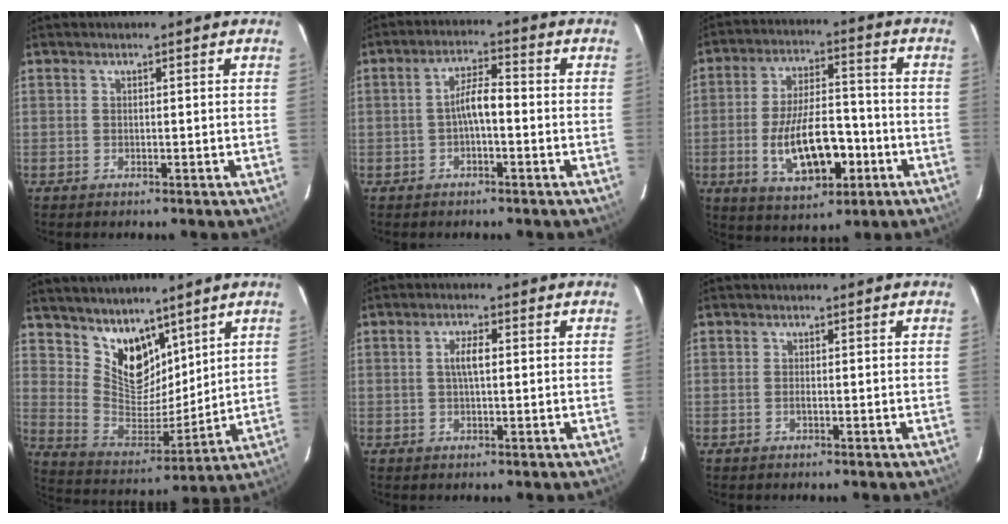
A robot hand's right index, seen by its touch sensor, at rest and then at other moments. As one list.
[{"total": 4.4, "force": [-1.2, 1.2, 4.1], "torque": [-0.078, 0.014, -0.020]}, {"total": 14.6, "force": [-4.5, 6.4, 12.2], "torque": [-0.232, 0.003, -0.060]}, {"total": 12.2, "force": [8.6, 6.7, 5.2], "torque": [-0.095, -0.004, 0.175]}, {"total": 3.2, "force": [0.4, 0.9, 3.1], "torque": [-0.059, 0.005, 0.008]}, {"total": 0.7, "force": [-0.3, 0.1, 0.6], "torque": [-0.012, 0.000, -0.006]}]